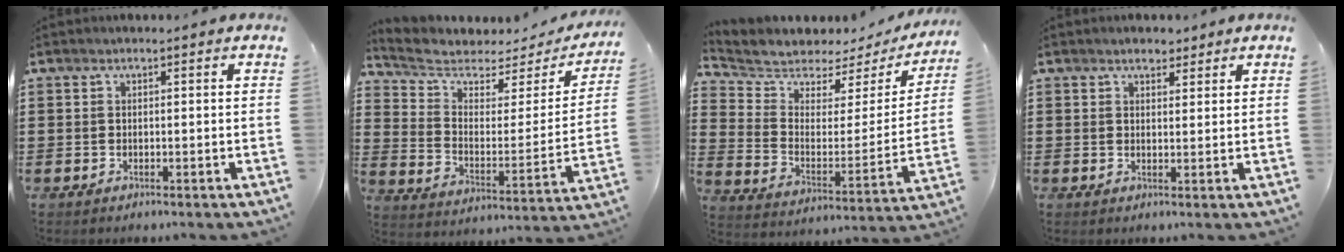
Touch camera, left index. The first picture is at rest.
{"total": 5.0, "force": [4.2, 2.1, 1.7], "torque": [-0.061, -0.030, 0.068]}
{"total": 4.8, "force": [4.5, 1.7, 0.1], "torque": [-0.040, -0.040, 0.072]}
{"total": 2.2, "force": [1.9, 0.9, 0.7], "torque": [-0.018, 0.005, 0.036]}